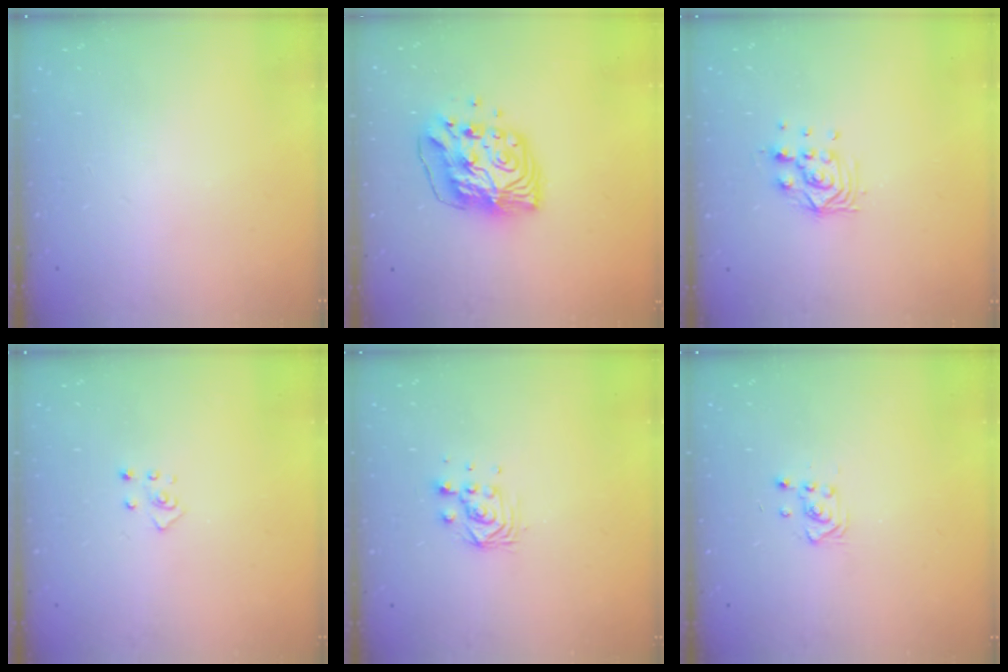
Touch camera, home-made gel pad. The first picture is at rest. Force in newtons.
{"total": 10.6, "press": 10.5, "slide": 1.6}
{"total": 8.8, "press": 8.8, "slide": 0.7}
{"total": 2.8, "press": 2.8, "slide": 0.3}
{"total": 4.7, "press": 4.6, "slide": 0.6}
{"total": 3.8, "press": 3.7, "slide": 0.6}